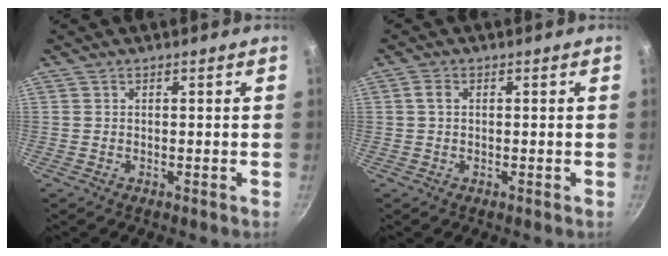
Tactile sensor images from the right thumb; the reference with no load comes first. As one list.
[{"total": 1.6, "force": [0.2, 1.1, 1.1], "torque": [-0.021, 0.004, 0.003]}]